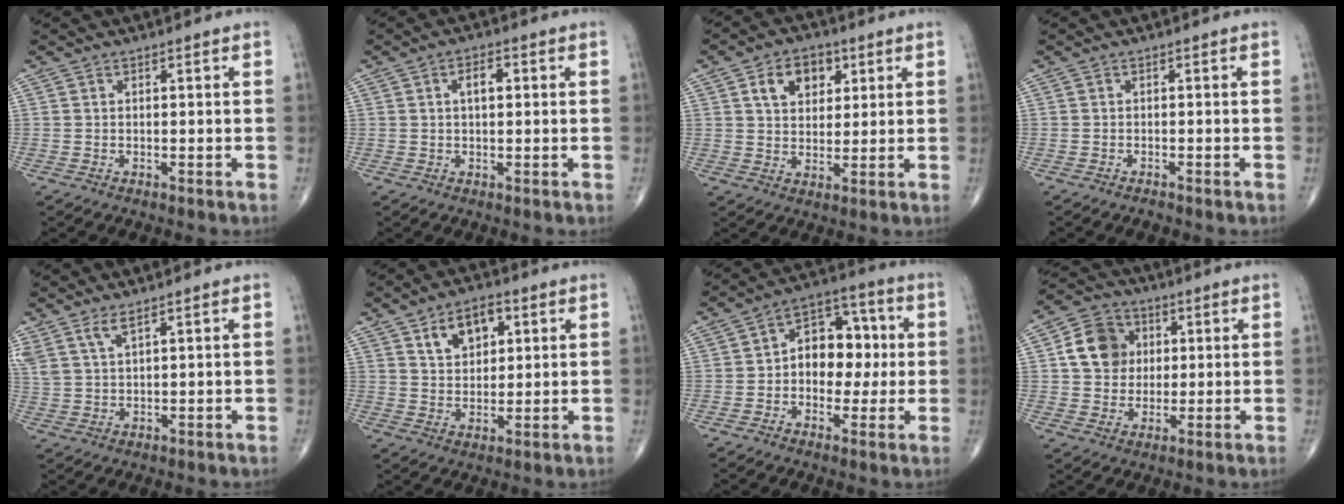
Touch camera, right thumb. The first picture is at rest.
{"total": 3.5, "force": [0.7, 1.7, 2.9], "torque": [-0.044, 0.007, 0.010]}
{"total": 8.5, "force": [3.4, 5.9, 5.1], "torque": [-0.052, -0.008, 0.054]}
{"total": 0.8, "force": [-0.7, 0.1, 0.3], "torque": [-0.010, 0.004, -0.012]}
{"total": 4.8, "force": [3.3, 1.4, 3.2], "torque": [-0.075, -0.008, 0.073]}
{"total": 8.2, "force": [3.8, 5.0, 5.3], "torque": [-0.062, -0.014, 0.063]}
{"total": 11.7, "force": [0.2, 8.3, 8.2], "torque": [-0.076, 0.033, -0.006]}
{"total": 10.3, "force": [1.9, 8.7, 5.0], "torque": [-0.063, 0.002, 0.027]}